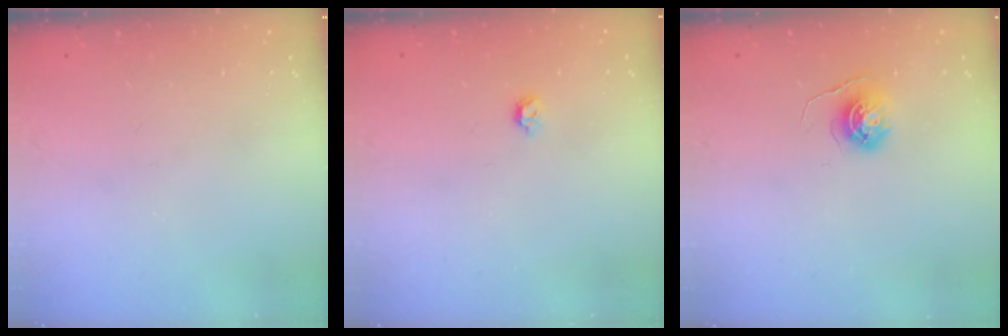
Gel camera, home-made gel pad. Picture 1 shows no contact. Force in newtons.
{"total": 4.6, "press": 4.5, "slide": 0.9}
{"total": 5.6, "press": 5.5, "slide": 0.6}